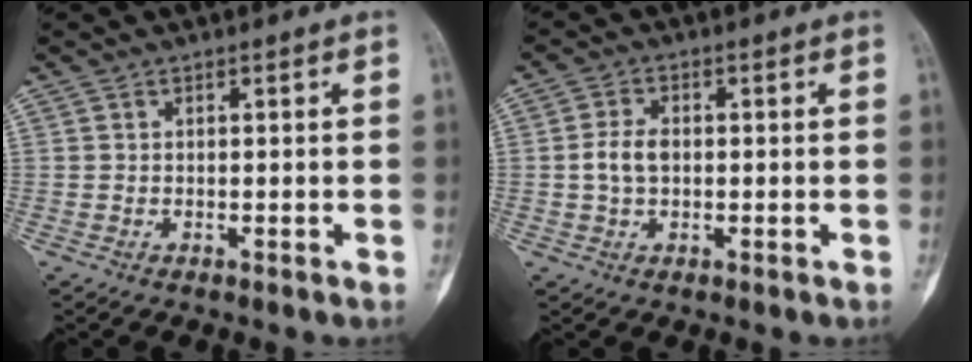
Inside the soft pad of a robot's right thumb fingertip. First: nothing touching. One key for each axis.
{"total": 4.5, "fx": -0.1, "fy": 2.9, "fz": 3.4, "tx": -0.070, "ty": 0.009, "tz": -0.004}